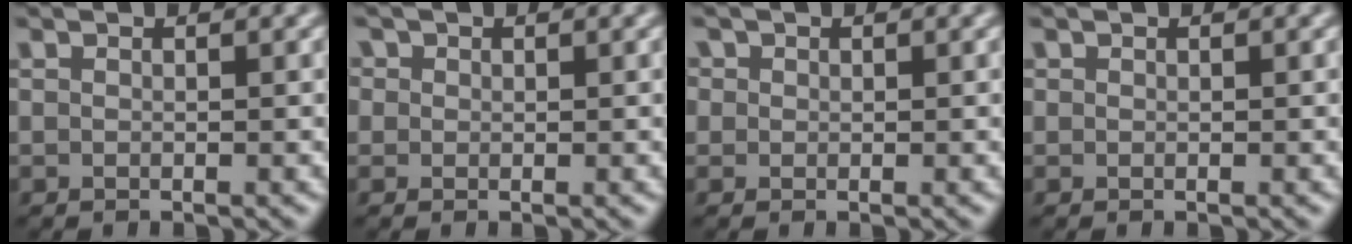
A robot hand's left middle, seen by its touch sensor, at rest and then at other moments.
{"total": 1.5, "force": [0.6, 1.3, 0.4], "torque": [-0.006, 0.003, -0.003]}
{"total": 1.4, "force": [0.5, 1.2, 0.4], "torque": [-0.004, 0.001, -0.001]}
{"total": 0.0}